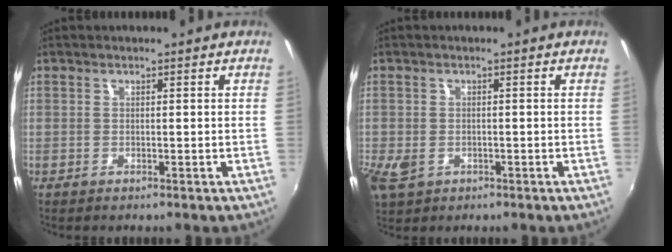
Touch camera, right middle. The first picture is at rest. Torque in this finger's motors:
{"motor_torque": [-0.32, -0.46, 0.04, 0.00]}